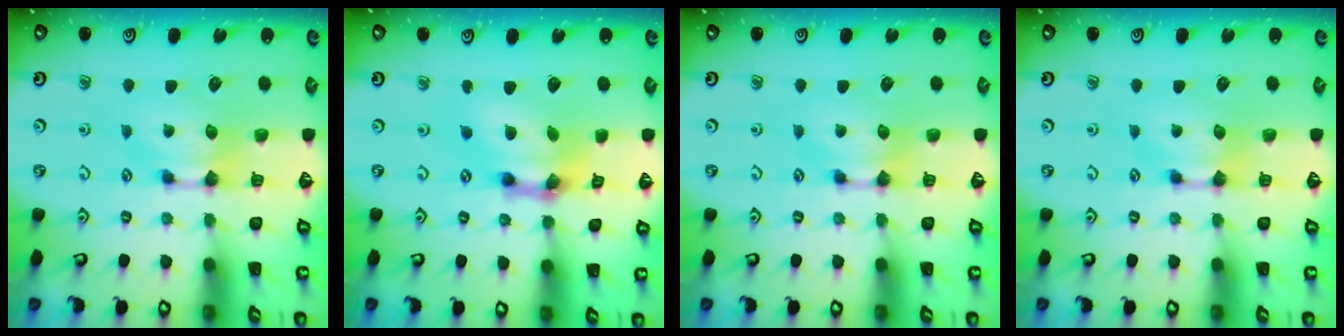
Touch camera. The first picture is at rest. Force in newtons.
{"total": 9.1, "press": 8.5, "slide": 3.2}
{"total": 0.0}
{"total": 0.0}